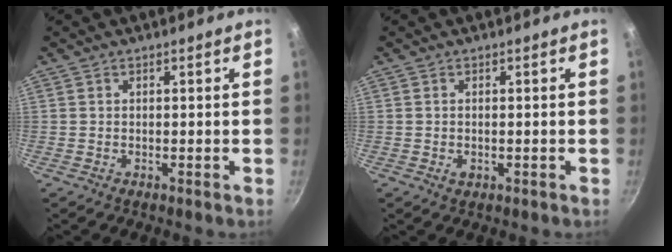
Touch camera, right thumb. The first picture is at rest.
{"total": 1.1, "force": [-0.2, 0.7, 0.8], "torque": [-0.015, -0.002, 0.000]}